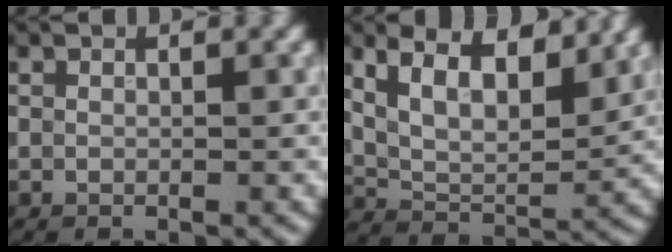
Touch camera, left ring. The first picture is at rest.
{"total": 8.0, "force": [4.1, 3.5, 5.9], "torque": [-0.108, 0.008, 0.069]}